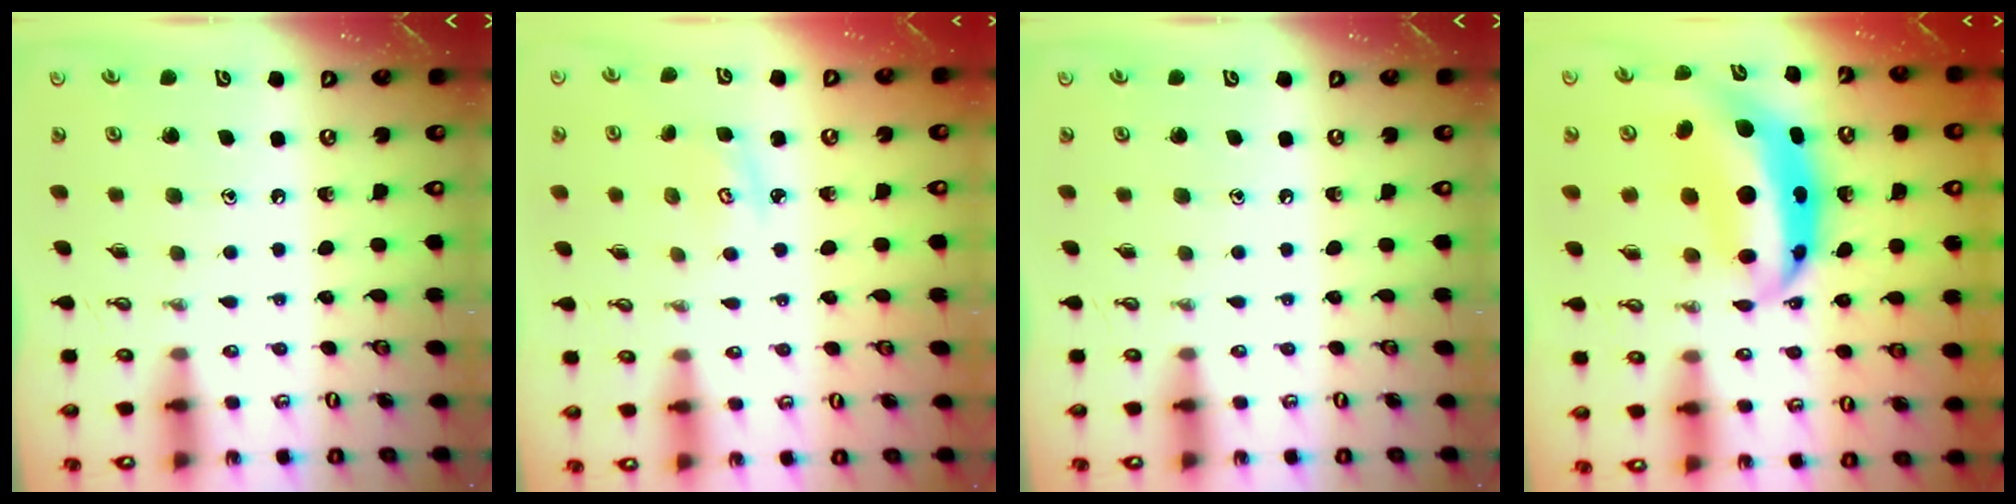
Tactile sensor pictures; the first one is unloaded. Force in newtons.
{"total": 2.8, "press": 2.8, "slide": 0.2}
{"total": 0.0}
{"total": 12.1, "press": 12.0, "slide": 1.4}